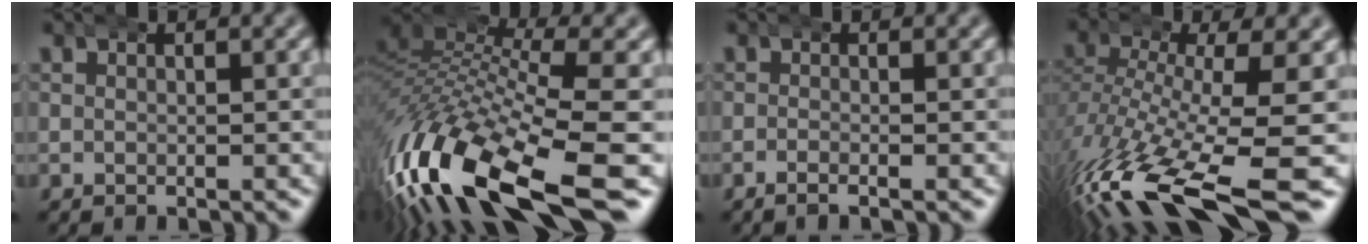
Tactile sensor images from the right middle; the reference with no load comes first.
{"total": 12.3, "force": [-4.2, 6.5, 9.6], "torque": [-0.219, -0.039, -0.056]}
{"total": 1.0, "force": [-0.8, -0.1, 0.7], "torque": [-0.015, 0.001, -0.017]}
{"total": 11.3, "force": [-6.9, 3.5, 8.2], "torque": [-0.170, -0.050, -0.088]}